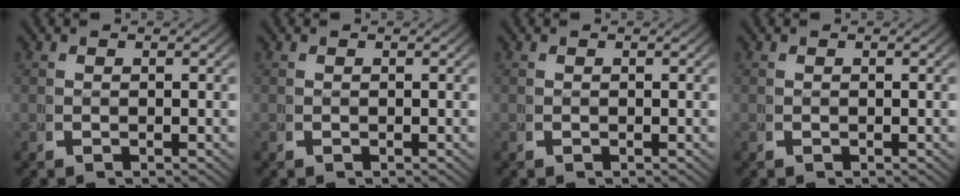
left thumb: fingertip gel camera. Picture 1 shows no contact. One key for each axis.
{"total": 0.0}
{"total": 0.0}
{"total": 0.0}